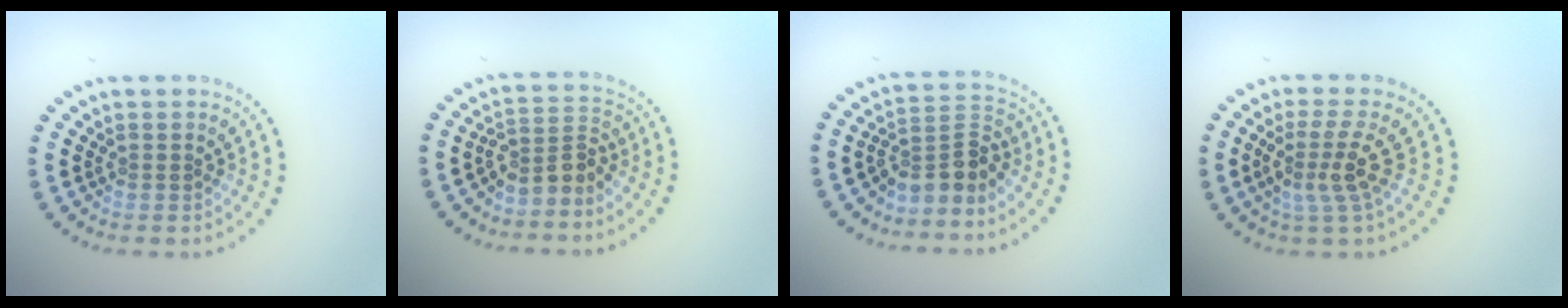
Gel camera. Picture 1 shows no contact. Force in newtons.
{"total": 2.7, "press": 1.9, "slide": 1.9}
{"total": 3.5, "press": 2.3, "slide": 2.6}
{"total": 3.1, "press": 2.3, "slide": 2.1}